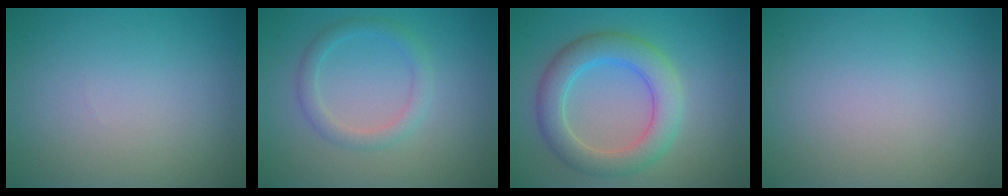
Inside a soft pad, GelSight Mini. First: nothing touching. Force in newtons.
{"total": 2.1, "press": 2.1, "slide": 0.1}
{"total": 5.3, "press": 5.2, "slide": 0.3}
{"total": 0.0}